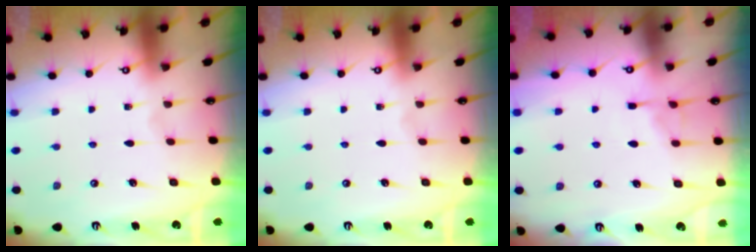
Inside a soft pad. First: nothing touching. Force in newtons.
{"total": 0.0}
{"total": 5.1, "press": 5.0, "slide": 0.6}